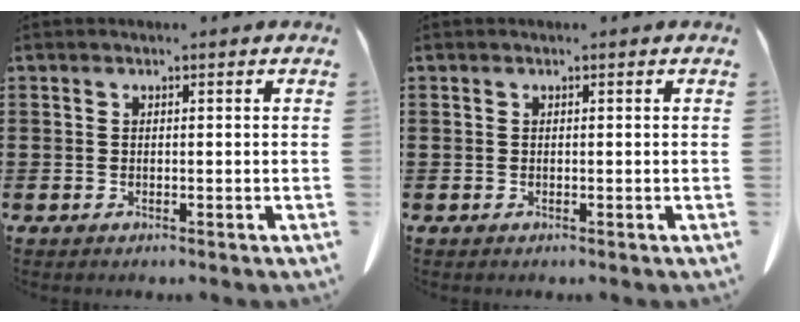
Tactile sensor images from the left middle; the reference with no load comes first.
{"total": 0.0}